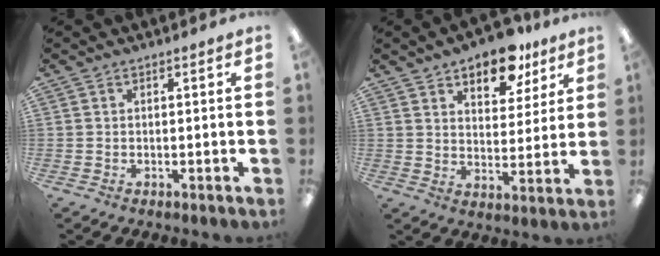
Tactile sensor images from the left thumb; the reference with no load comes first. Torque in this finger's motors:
{"motor_torque": [0.25, 0.34, -0.09, -0.02, 0.06]}